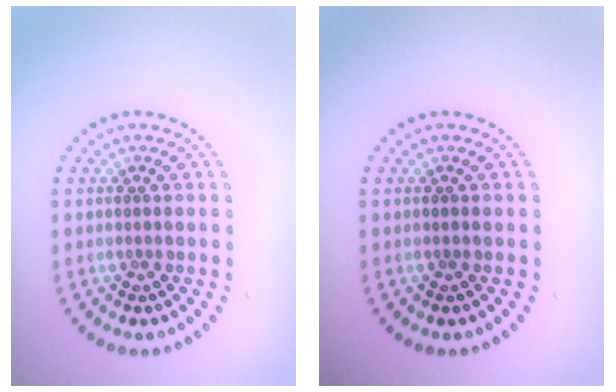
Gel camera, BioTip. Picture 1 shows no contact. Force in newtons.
{"total": 0.0}